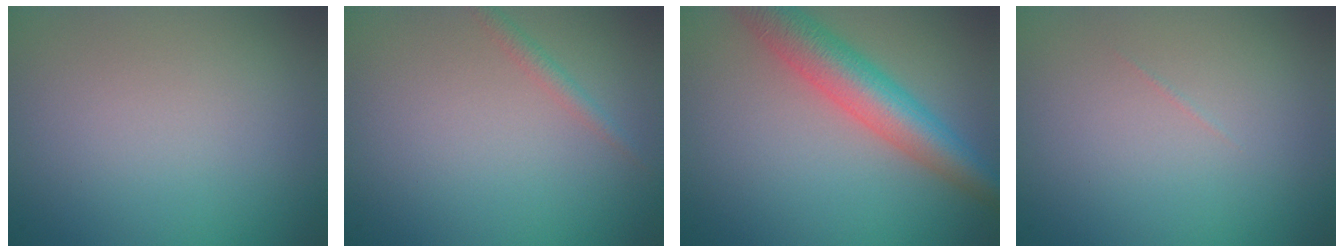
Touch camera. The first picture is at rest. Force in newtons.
{"total": 1.2, "press": 1.2, "slide": 0.1}
{"total": 6.0, "press": 6.0, "slide": 0.2}
{"total": 0.0}